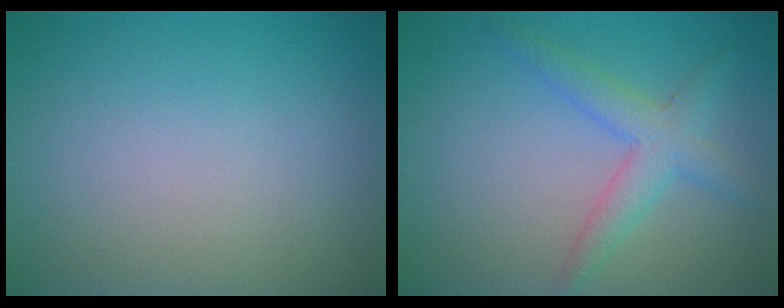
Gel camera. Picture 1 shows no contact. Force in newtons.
{"total": 3.2, "press": 3.2, "slide": 0.1}